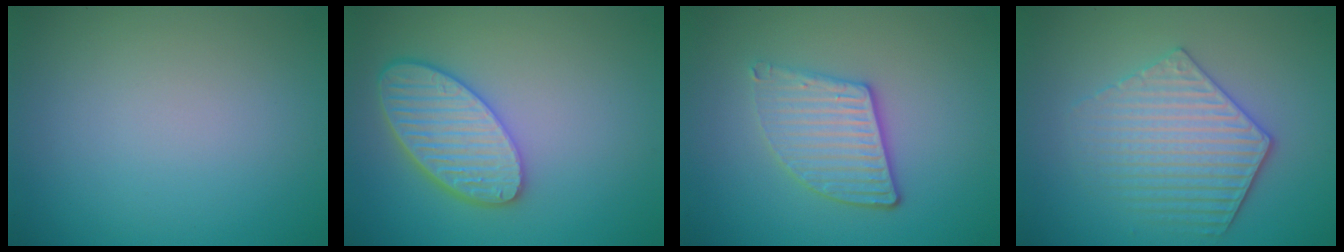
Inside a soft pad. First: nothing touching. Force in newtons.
{"total": 5.3, "press": 4.7, "slide": 2.5}
{"total": 3.8, "press": 3.2, "slide": 2.0}
{"total": 4.3, "press": 3.9, "slide": 1.8}